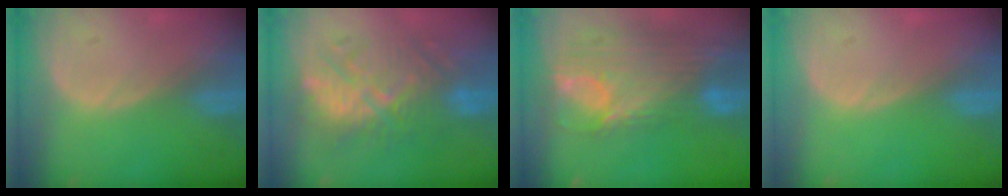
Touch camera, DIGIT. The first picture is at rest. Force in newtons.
{"total": 10.2, "press": 10.2, "slide": 0.3}
{"total": 12.1, "press": 10.3, "slide": 6.4}
{"total": 0.0}